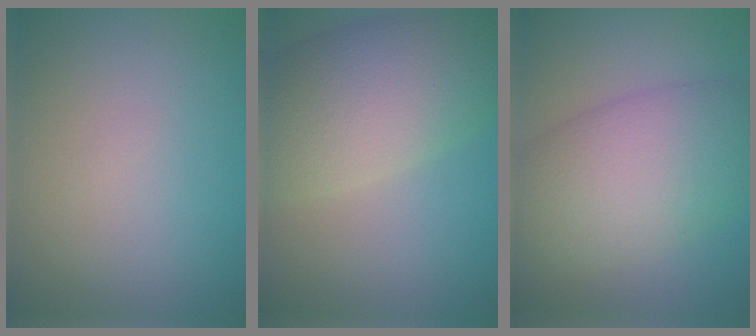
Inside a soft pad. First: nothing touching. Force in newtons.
{"total": 8.6, "press": 8.6, "slide": 0.4}
{"total": 9.1, "press": 9.1, "slide": 0.2}